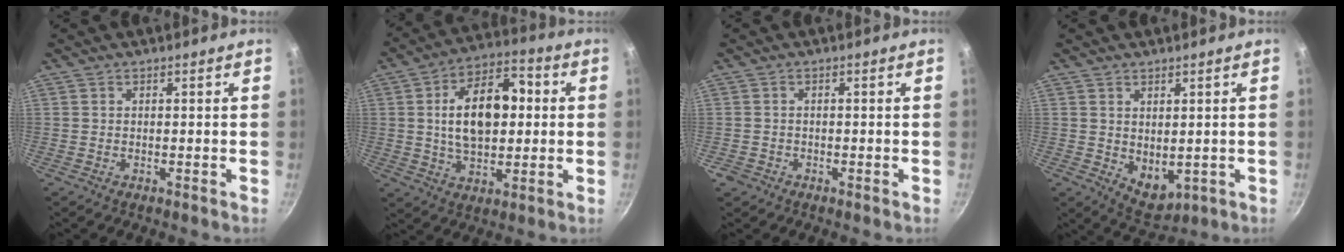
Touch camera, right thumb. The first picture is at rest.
{"total": 16.1, "force": [1.8, 9.3, 12.9], "torque": [-0.187, 0.017, 0.024]}
{"total": 1.4, "force": [-0.9, 1.1, 0.1], "torque": [0.001, 0.004, -0.018]}
{"total": 5.4, "force": [-0.3, 3.3, 4.3], "torque": [-0.052, -0.007, 0.018]}